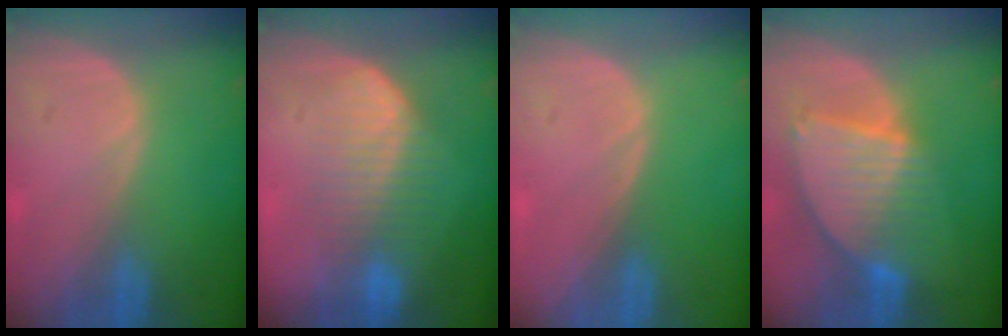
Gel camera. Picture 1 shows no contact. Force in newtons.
{"total": 6.7, "press": 6.5, "slide": 1.4}
{"total": 0.0}
{"total": 8.7, "press": 7.5, "slide": 4.4}